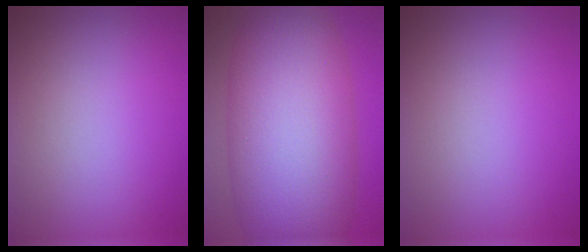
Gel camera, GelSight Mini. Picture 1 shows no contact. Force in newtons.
{"total": 14.9, "press": 14.9, "slide": 0.1}
{"total": 0.0}